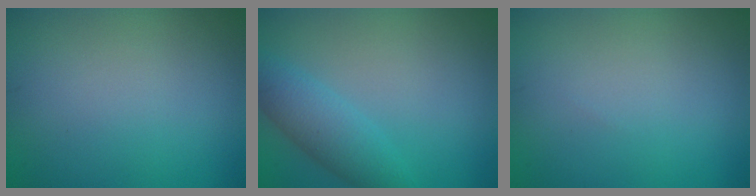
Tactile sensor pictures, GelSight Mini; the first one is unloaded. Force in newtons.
{"total": 3.6, "press": 3.6, "slide": 0.0}
{"total": 0.0}